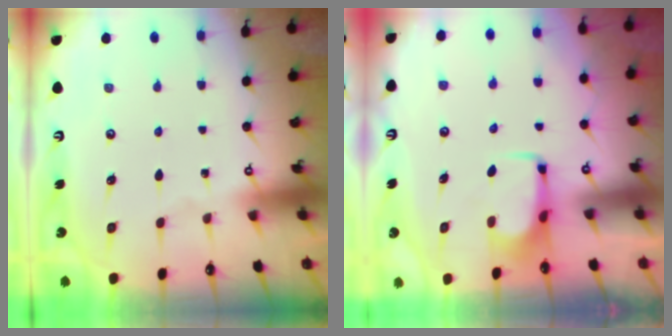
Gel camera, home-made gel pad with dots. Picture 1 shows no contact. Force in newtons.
{"total": 1.7, "press": 1.7, "slide": 0.4}